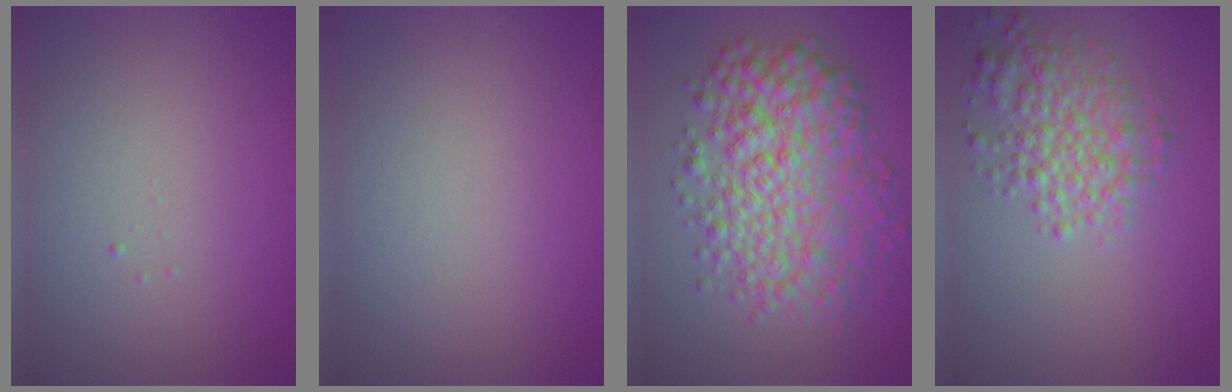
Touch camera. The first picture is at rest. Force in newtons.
{"total": 0.0}
{"total": 8.2, "press": 8.2, "slide": 0.1}
{"total": 4.2, "press": 4.2, "slide": 0.1}